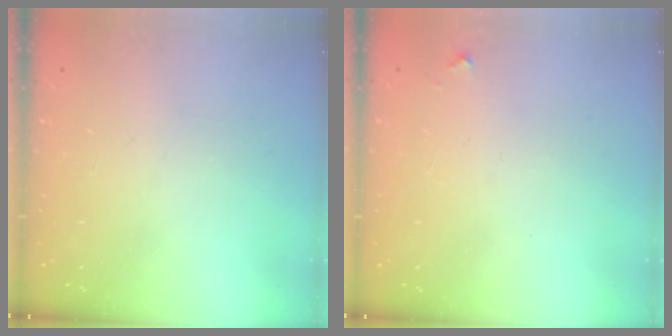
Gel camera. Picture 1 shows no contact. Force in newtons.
{"total": 3.5, "press": 3.5, "slide": 0.3}